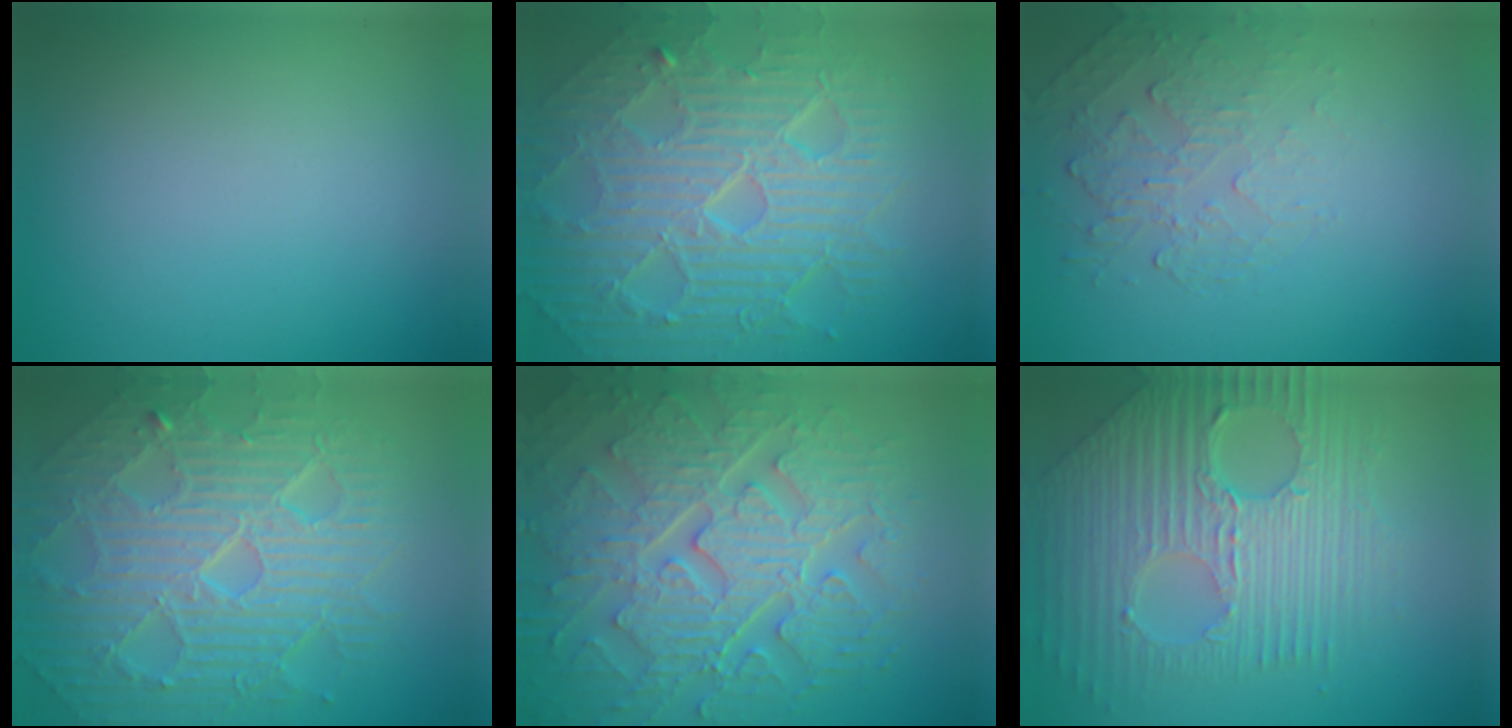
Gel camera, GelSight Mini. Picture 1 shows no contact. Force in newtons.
{"total": 10.5, "press": 6.8, "slide": 8.0}
{"total": 2.2, "press": 1.1, "slide": 1.9}
{"total": 10.5, "press": 6.8, "slide": 8.0}
{"total": 9.4, "press": 6.9, "slide": 6.4}
{"total": 9.0, "press": 6.2, "slide": 6.5}